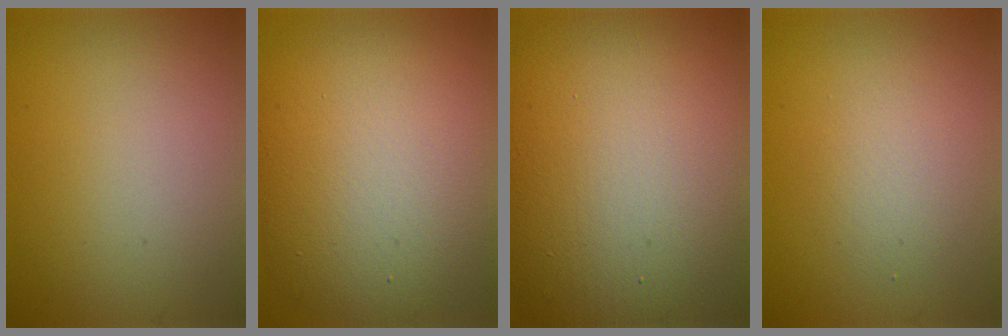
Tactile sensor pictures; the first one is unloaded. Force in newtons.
{"total": 13.5, "press": 13.5, "slide": 0.6}
{"total": 19.9, "press": 19.9, "slide": 1.1}
{"total": 2.2, "press": 2.2, "slide": 0.2}